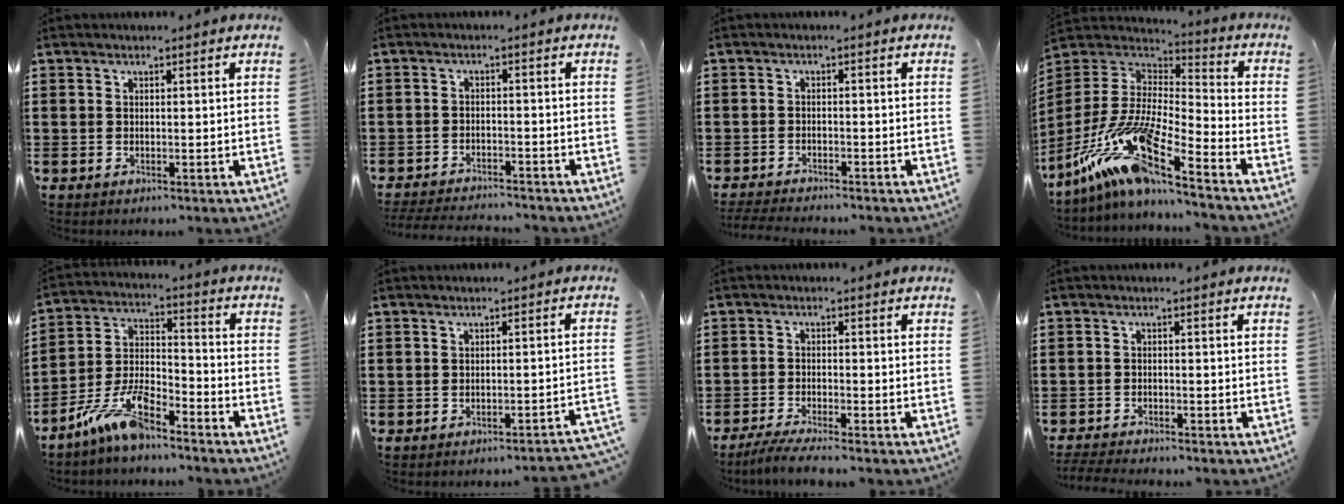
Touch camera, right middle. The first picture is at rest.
{"total": 3.1, "force": [-3.1, 0.1, 0.4], "torque": [-0.011, -0.001, -0.065]}
{"total": 2.3, "force": [-2.3, 0.0, 0.3], "torque": [-0.016, -0.007, -0.049]}
{"total": 14.5, "force": [-10.7, 2.0, 9.5], "torque": [-0.220, -0.006, -0.218]}
{"total": 10.0, "force": [-7.7, 2.7, 5.8], "torque": [-0.140, 0.006, -0.153]}
{"total": 1.7, "force": [-1.6, -0.3, 0.6], "torque": [-0.012, 0.001, -0.034]}
{"total": 3.2, "force": [-2.9, -0.2, 1.3], "torque": [-0.029, -0.006, -0.059]}
{"total": 2.4, "force": [-2.4, -0.1, 0.3], "torque": [-0.016, -0.007, -0.052]}